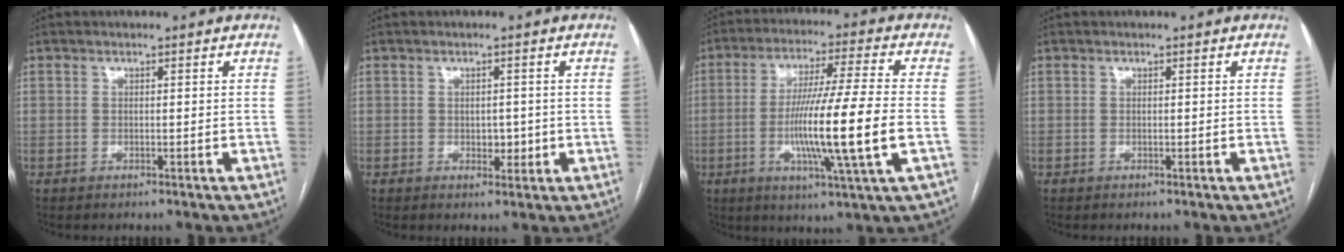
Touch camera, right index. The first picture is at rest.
{"total": 2.3, "force": [-0.3, 1.6, 1.6], "torque": [-0.019, 0.001, 0.001]}
{"total": 15.3, "force": [-3.0, -0.8, 15.0], "torque": [-0.276, -0.013, -0.060]}
{"total": 0.0}